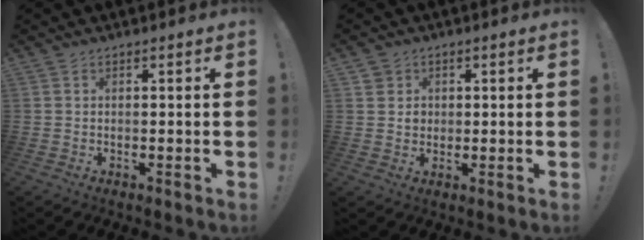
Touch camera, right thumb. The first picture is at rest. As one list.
[{"total": 3.5, "force": [0.8, 3.3, 0.7], "torque": [-0.005, -0.002, 0.015]}]